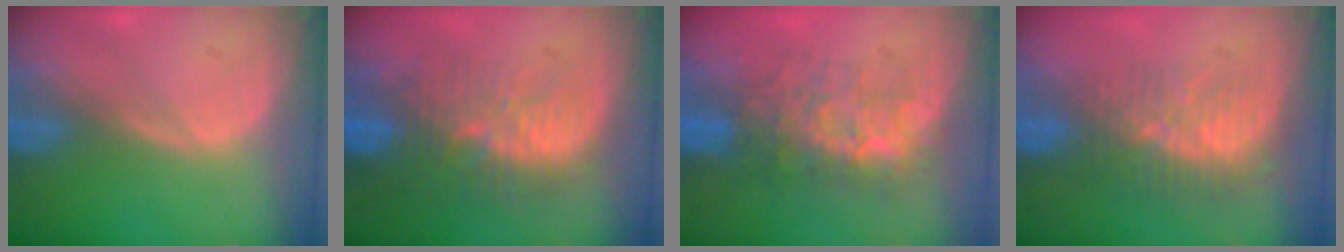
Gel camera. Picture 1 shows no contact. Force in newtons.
{"total": 11.0, "press": 9.7, "slide": 5.2}
{"total": 7.6, "press": 7.3, "slide": 2.1}
{"total": 8.6, "press": 7.4, "slide": 4.3}